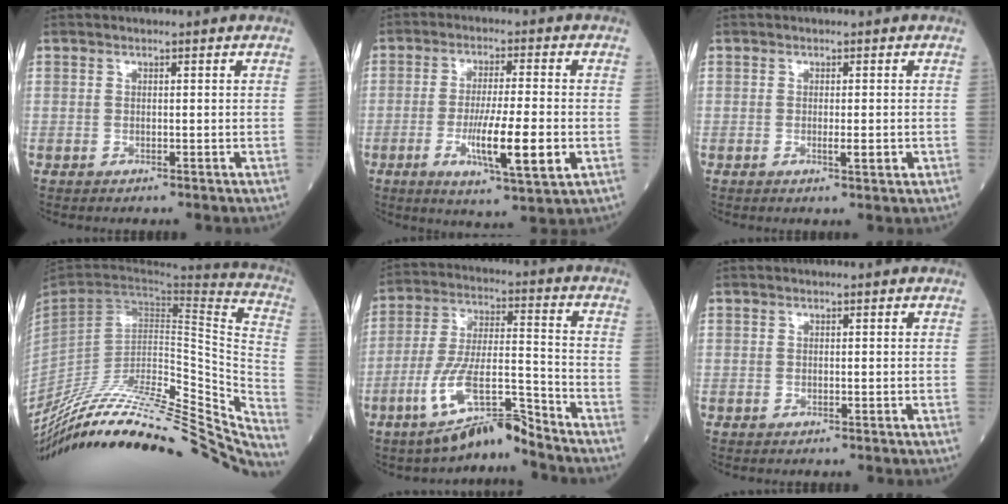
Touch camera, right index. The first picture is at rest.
{"total": 11.1, "force": [-2.8, 0.8, 10.7], "torque": [-0.183, -0.021, -0.047]}
{"total": 2.2, "force": [-0.5, 0.2, 2.2], "torque": [-0.036, -0.004, -0.008]}
{"total": 39.5, "force": [-34.3, 5.7, 18.9], "torque": [-0.242, -0.044, -0.487]}
{"total": 10.3, "force": [-7.8, 0.8, 6.7], "torque": [-0.135, 0.001, -0.145]}
{"total": 0.0}